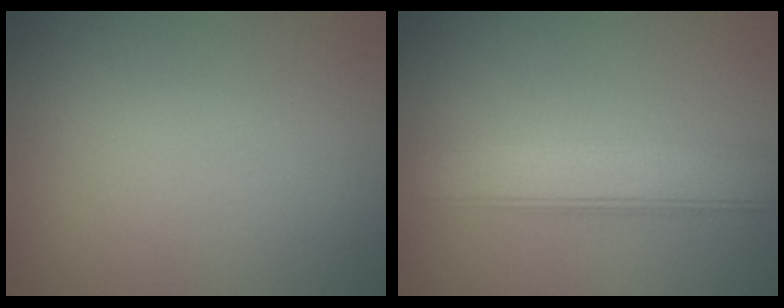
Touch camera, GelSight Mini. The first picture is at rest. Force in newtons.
{"total": 5.1, "press": 5.1, "slide": 0.2}